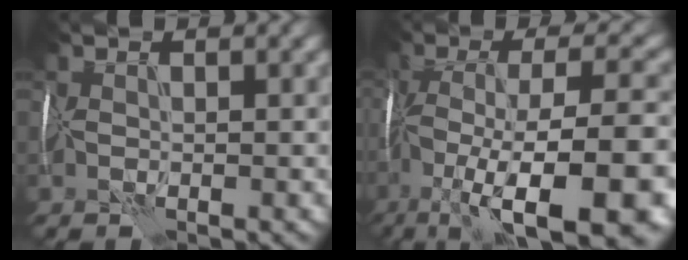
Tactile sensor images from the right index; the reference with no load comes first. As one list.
[{"total": 15.0, "force": [-6.6, 4.0, 12.8], "torque": [-0.214, 0.011, -0.103]}]